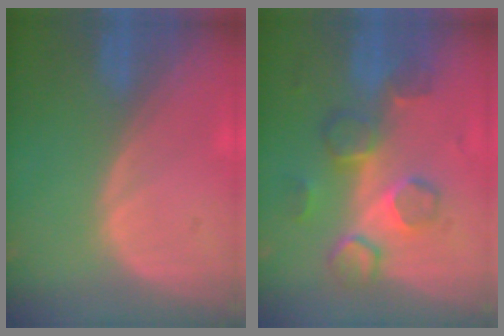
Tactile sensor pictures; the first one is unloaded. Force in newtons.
{"total": 8.6, "press": 7.7, "slide": 3.8}